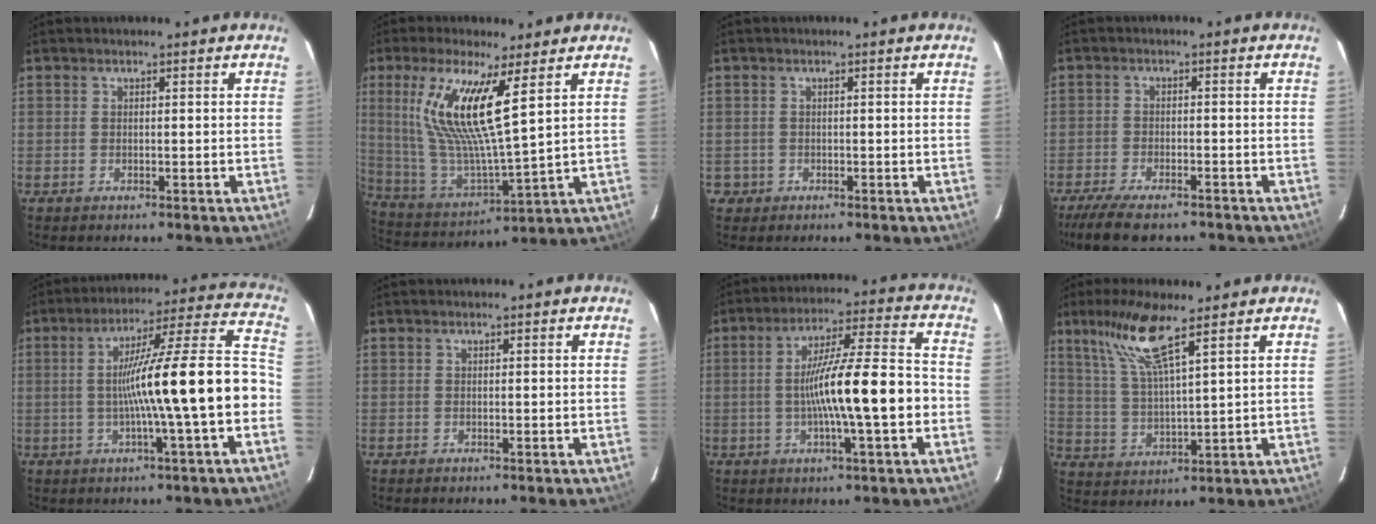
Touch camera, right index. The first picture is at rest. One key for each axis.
{"total": 16.4, "fx": 6.9, "fy": 2.5, "fz": 14.6, "tx": -0.287, "ty": -0.007, "tz": 0.145}
{"total": 2.0, "fx": -0.5, "fy": 1.9, "fz": 0.0, "tx": 0.001, "ty": 0.008, "tz": -0.004}
{"total": 10.8, "fx": -8.8, "fy": 3.2, "fz": 5.5, "tx": -0.128, "ty": -0.025, "tz": -0.148}
{"total": 16.7, "fx": -3.5, "fy": -0.4, "fz": 16.4, "tx": -0.229, "ty": 0.027, "tz": -0.049}
{"total": 0.0}
{"total": 14.1, "fx": -2.9, "fy": 0.8, "fz": 13.8, "tx": -0.224, "ty": 0.007, "tz": -0.043}
{"total": 10.2, "fx": 6.7, "fy": 0.7, "fz": 7.7, "tx": -0.155, "ty": 0.009, "tz": 0.138}